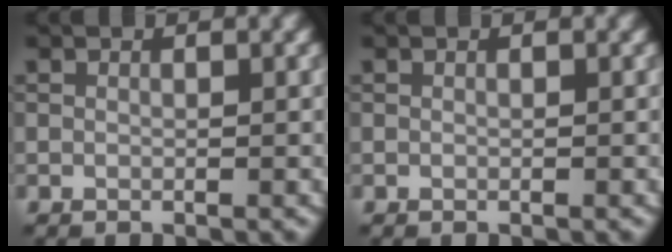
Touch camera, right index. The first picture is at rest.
{"total": 0.0}